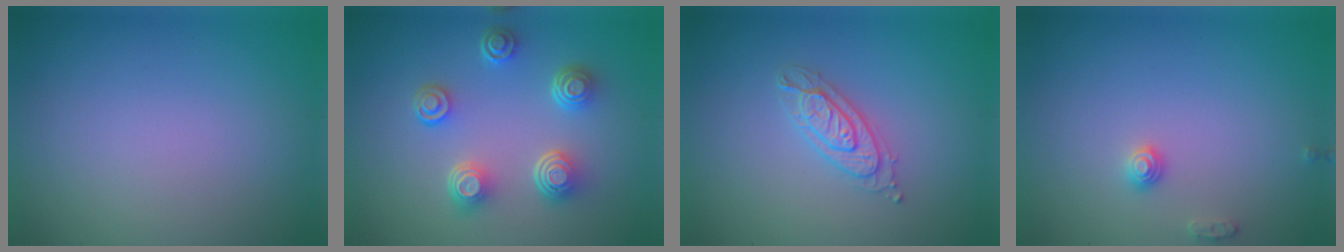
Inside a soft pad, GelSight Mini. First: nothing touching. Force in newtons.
{"total": 4.9, "press": 3.5, "slide": 3.4}
{"total": 2.2, "press": 2.1, "slide": 0.4}
{"total": 1.2, "press": 1.2, "slide": 0.0}